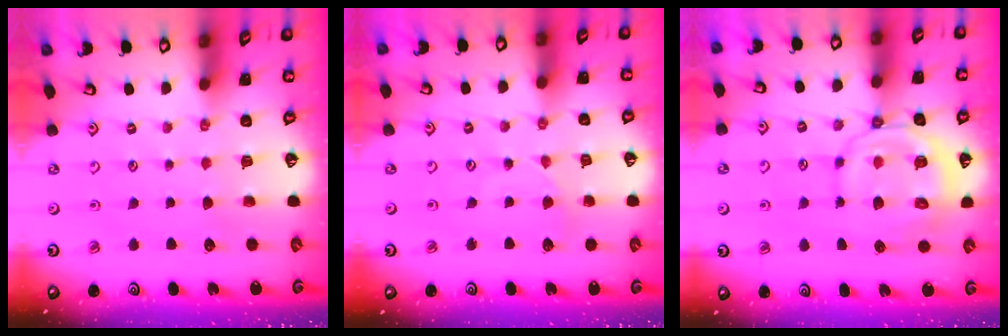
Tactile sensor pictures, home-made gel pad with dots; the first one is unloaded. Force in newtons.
{"total": 2.3, "press": 2.3, "slide": 0.4}
{"total": 11.7, "press": 11.7, "slide": 1.3}